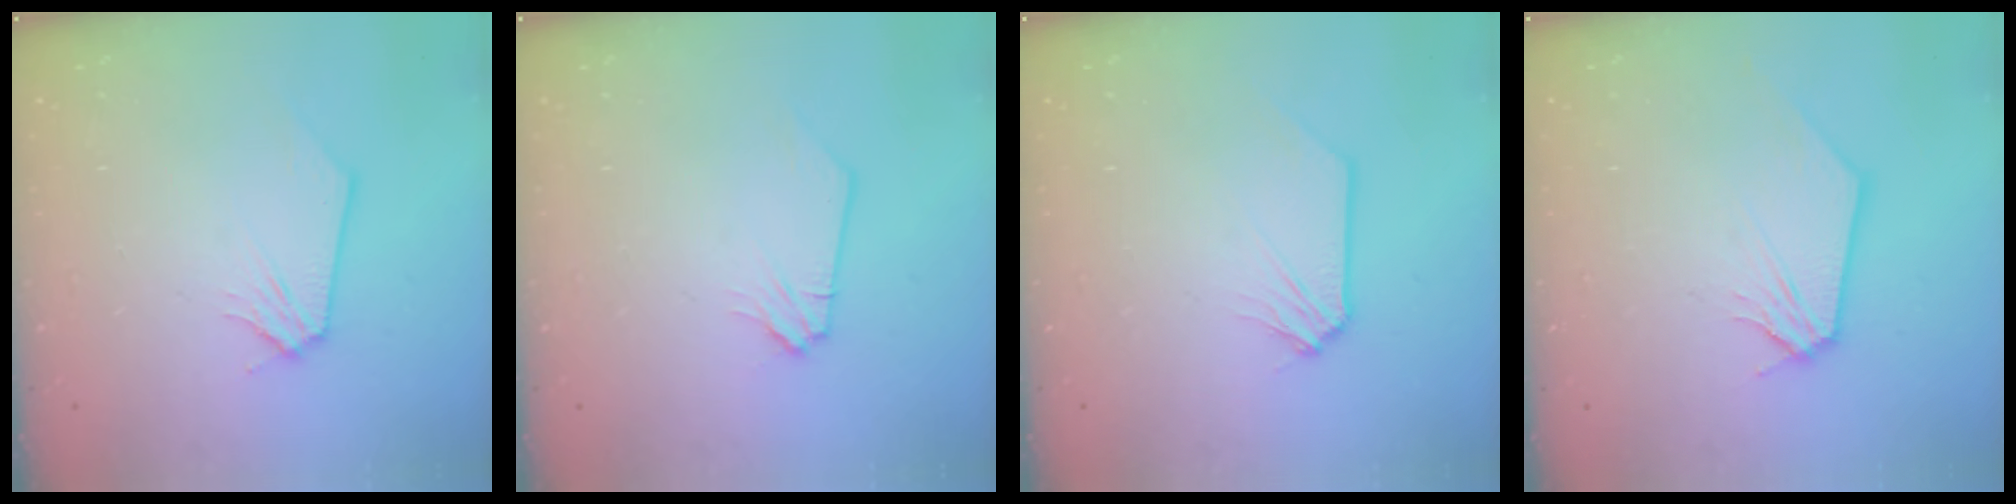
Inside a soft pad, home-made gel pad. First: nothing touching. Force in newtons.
{"total": 0.0}
{"total": 1.1, "press": 1.1, "slide": 0.2}
{"total": 0.0}